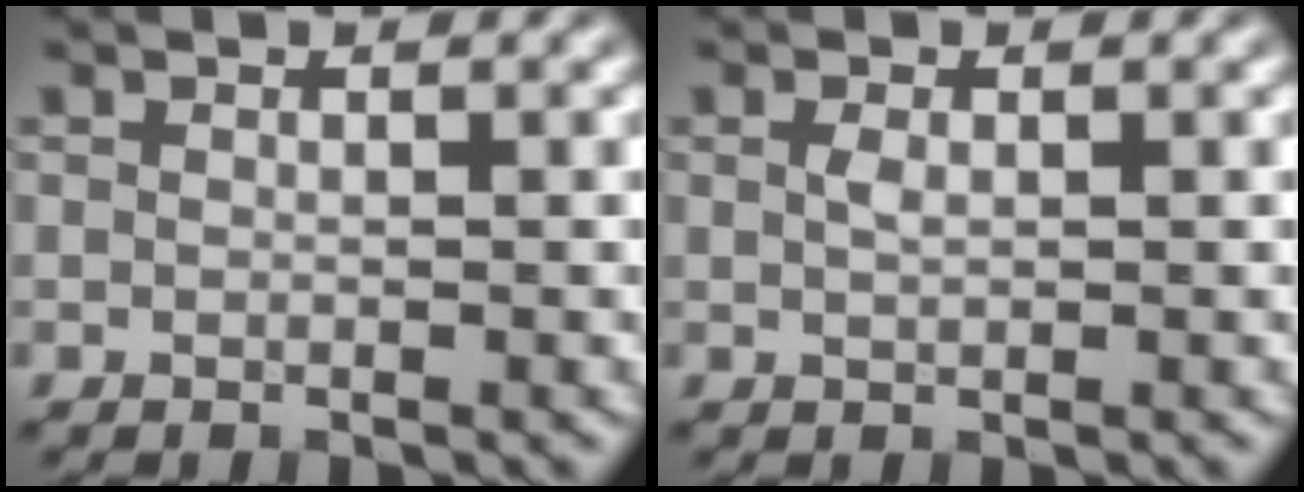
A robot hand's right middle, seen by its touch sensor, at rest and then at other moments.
{"total": 0.9, "force": [0.2, 0.4, 0.8], "torque": [-0.019, 0.001, 0.005]}